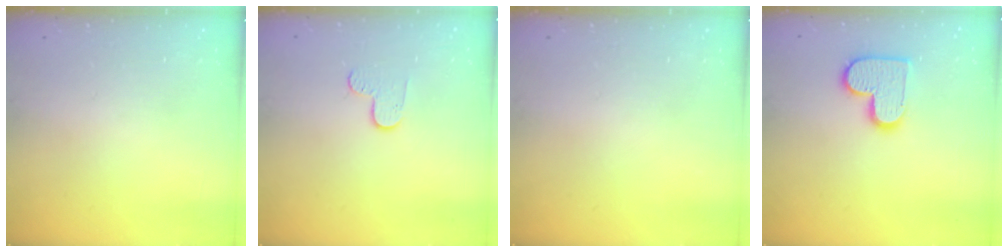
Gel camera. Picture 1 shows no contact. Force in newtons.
{"total": 6.4, "press": 6.4, "slide": 0.5}
{"total": 0.0}
{"total": 12.0, "press": 12.0, "slide": 0.6}